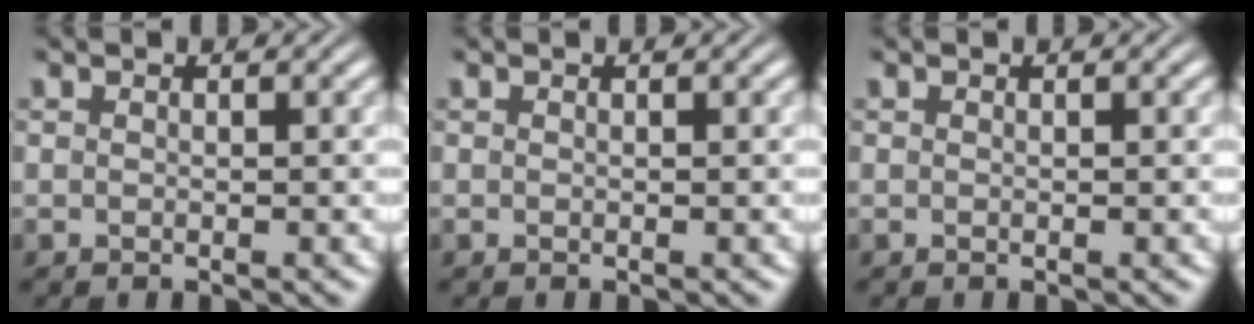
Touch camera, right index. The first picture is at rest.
{"total": 0.0}
{"total": 0.0}